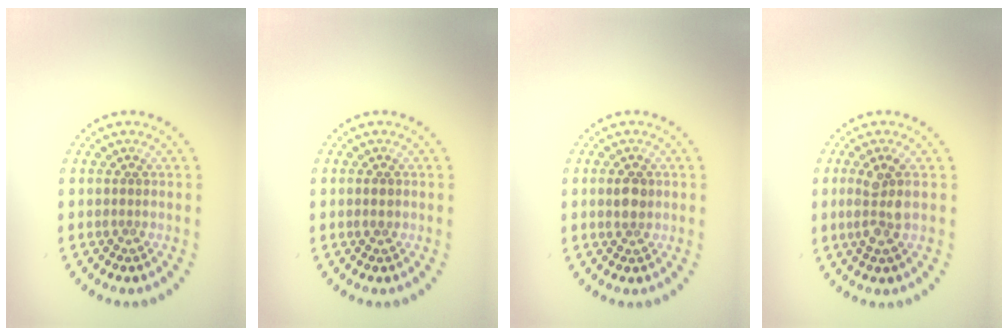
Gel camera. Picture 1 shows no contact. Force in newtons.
{"total": 1.1, "press": 1.1, "slide": 0.1}
{"total": 1.8, "press": 1.8, "slide": 0.4}
{"total": 2.9, "press": 2.6, "slide": 1.2}